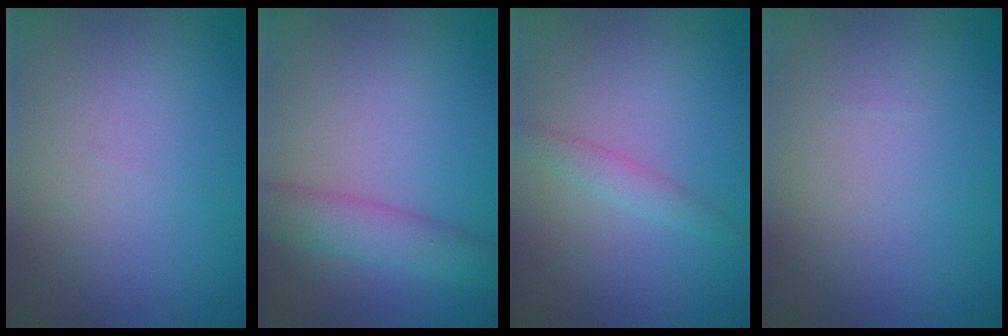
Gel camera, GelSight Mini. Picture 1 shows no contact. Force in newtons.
{"total": 4.2, "press": 4.2, "slide": 0.1}
{"total": 1.6, "press": 1.6, "slide": 0.0}
{"total": 0.0}